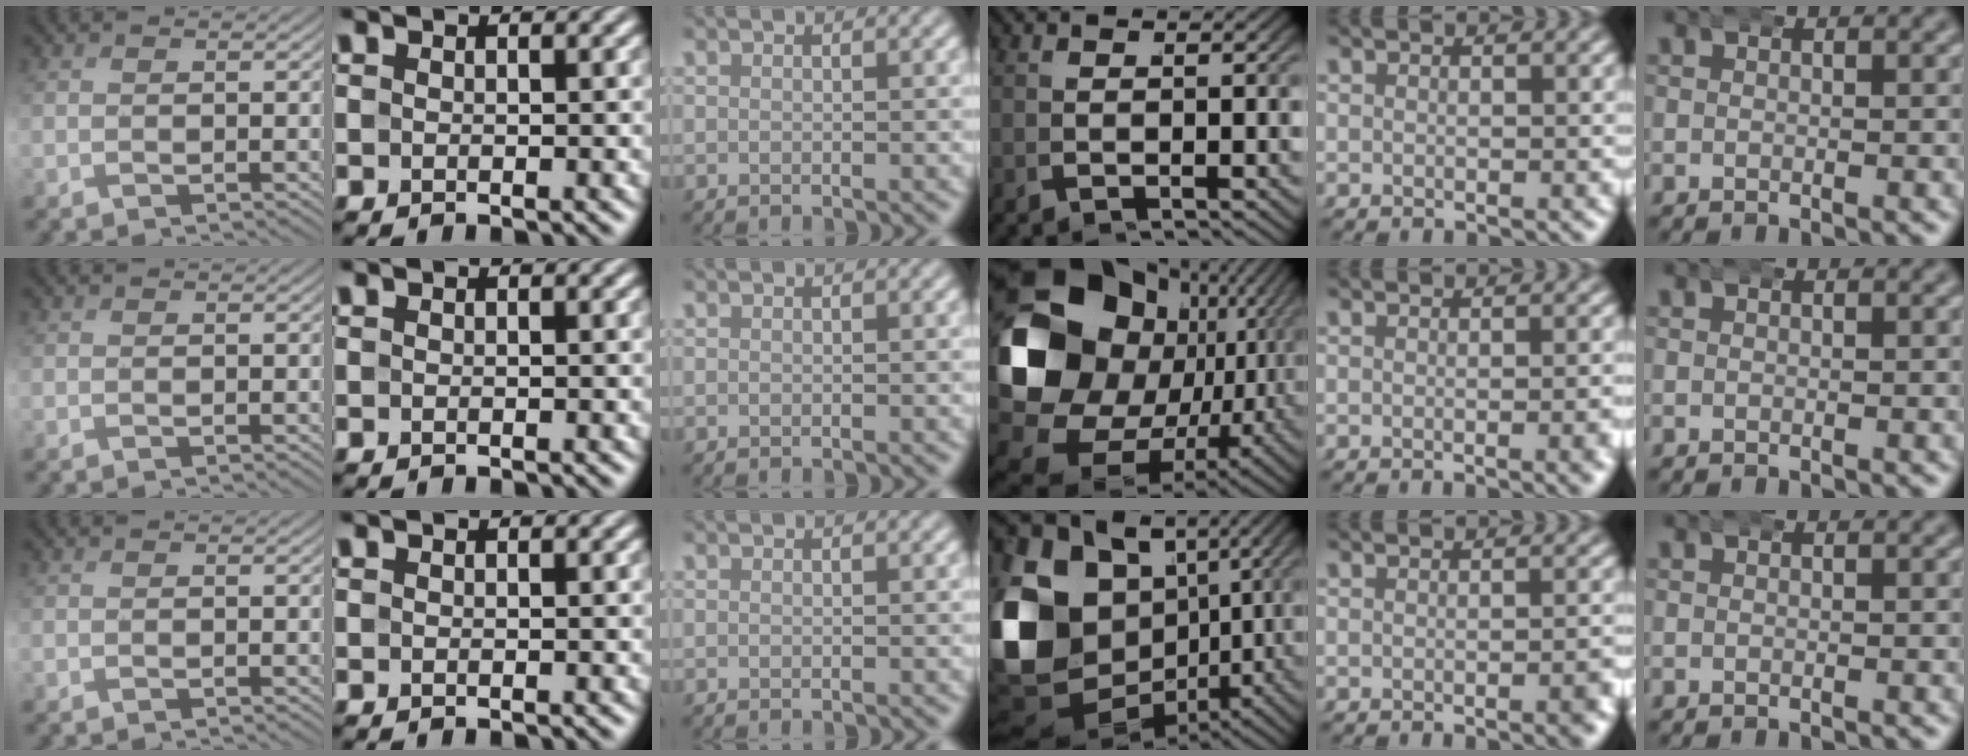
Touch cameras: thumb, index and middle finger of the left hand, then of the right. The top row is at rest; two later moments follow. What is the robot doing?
{"motion": "wrap", "object": "bandana"}